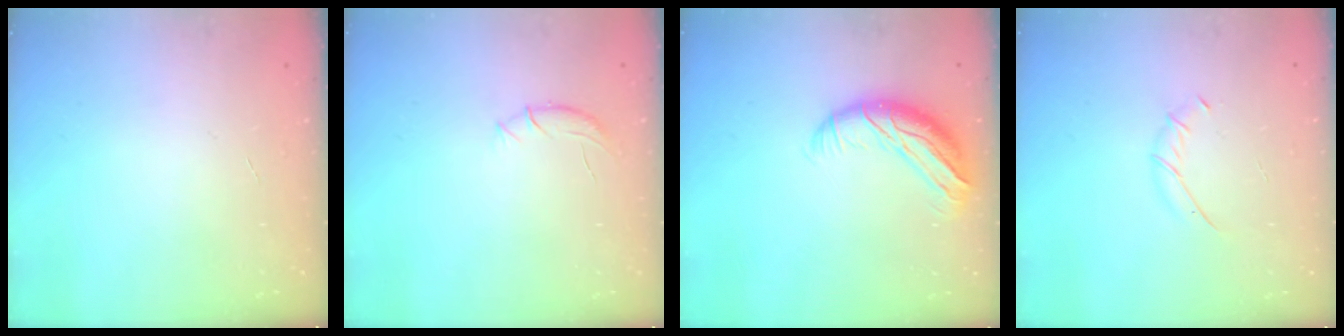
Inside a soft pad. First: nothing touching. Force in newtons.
{"total": 5.6, "press": 5.4, "slide": 1.5}
{"total": 11.4, "press": 10.9, "slide": 3.4}
{"total": 3.9, "press": 3.8, "slide": 0.7}